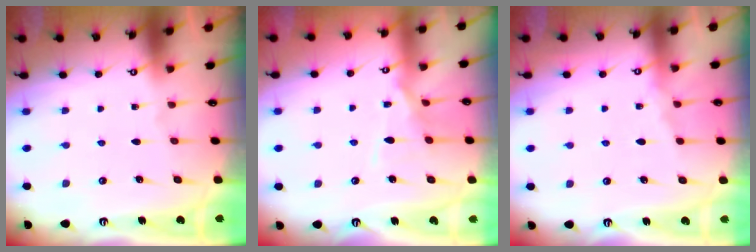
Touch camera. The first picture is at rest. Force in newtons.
{"total": 9.6, "press": 9.6, "slide": 0.9}
{"total": 5.4, "press": 5.4, "slide": 0.7}